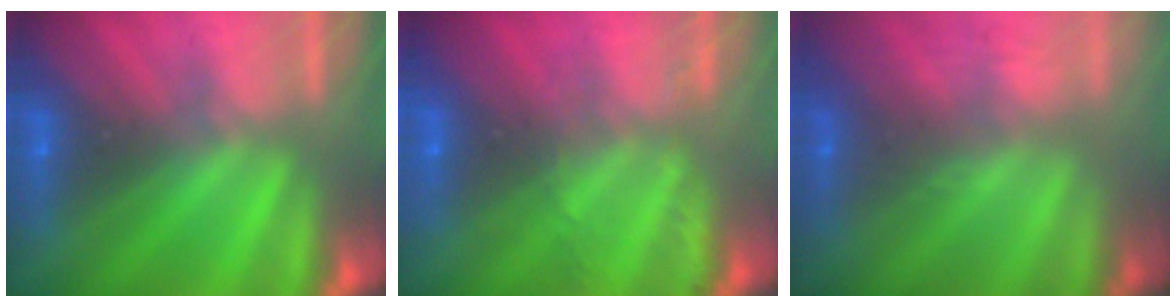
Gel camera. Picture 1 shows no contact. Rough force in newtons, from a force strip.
{"total": 2.1}
{"total": 3.0}